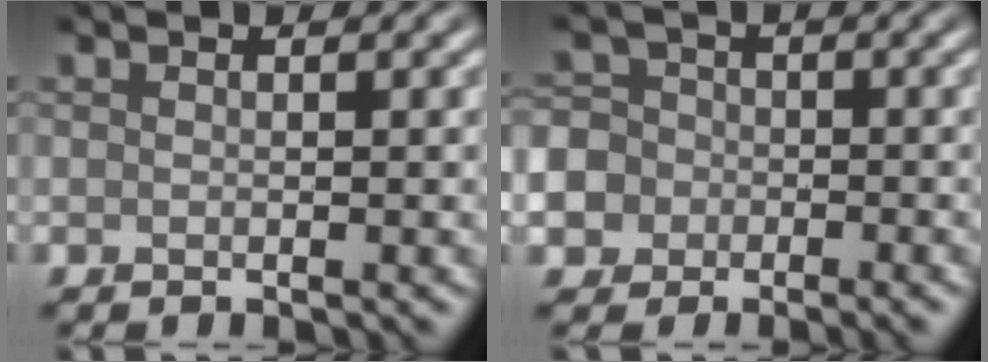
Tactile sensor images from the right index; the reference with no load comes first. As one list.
[{"total": 11.1, "force": [-5.4, 9.3, 2.7], "torque": [-0.068, -0.023, -0.130]}]